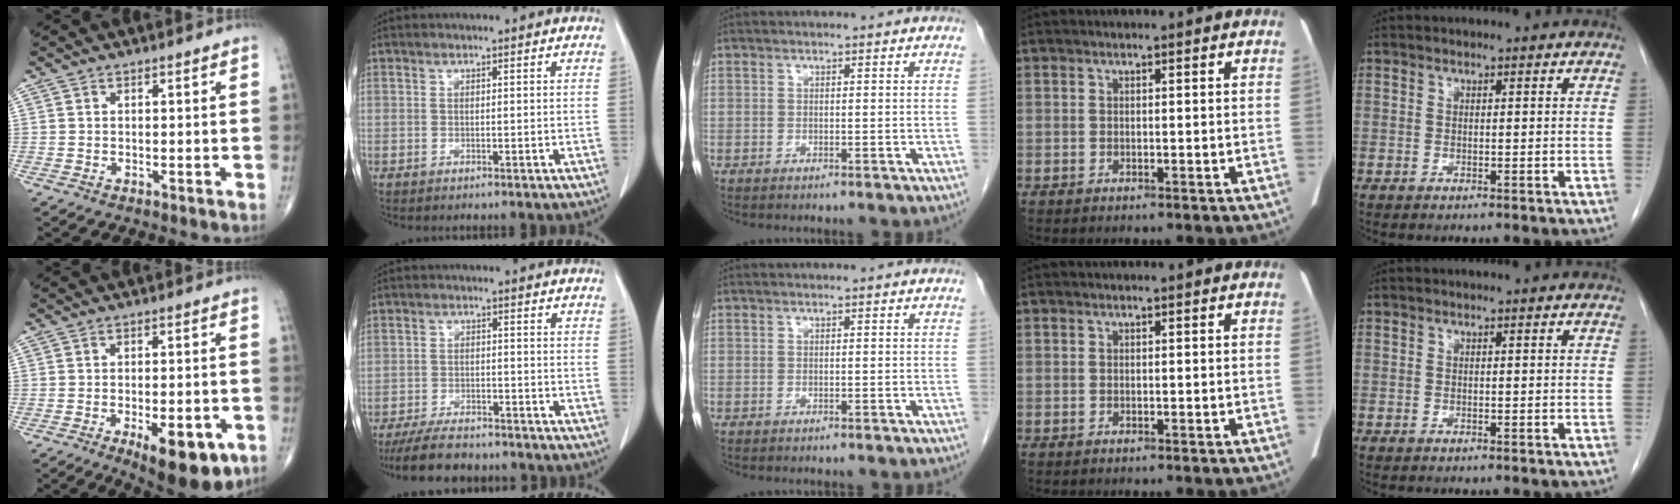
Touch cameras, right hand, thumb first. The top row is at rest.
{"thumb": {"total": 12.7, "force": [-5.6, 5.2, 10.2], "torque": [-0.123, 0.003, -0.069]}, "index": {"total": 8.0, "force": [-7.0, 2.5, 3.0], "torque": [-0.051, -0.014, -0.111]}}